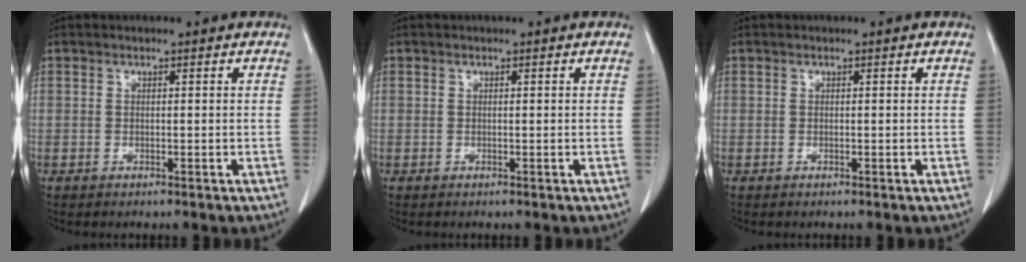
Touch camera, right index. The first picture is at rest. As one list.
[{"total": 0.0}, {"total": 0.0}]